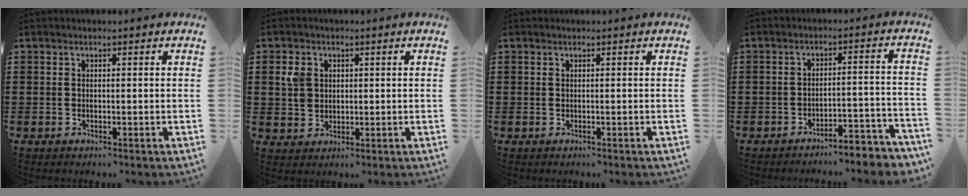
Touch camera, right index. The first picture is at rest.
{"total": 3.6, "force": [1.0, 3.0, 1.7], "torque": [-0.046, 0.013, 0.016]}
{"total": 0.0}
{"total": 4.0, "force": [-3.8, 0.0, 1.1], "torque": [-0.022, -0.001, -0.080]}